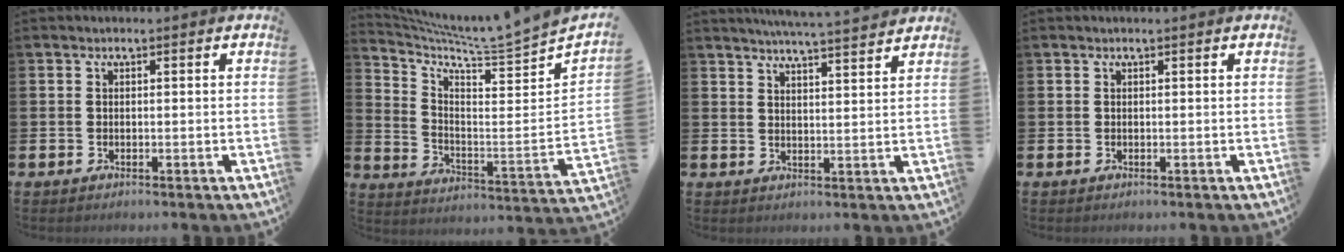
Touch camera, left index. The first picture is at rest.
{"total": 5.3, "force": [5.1, -0.6, 1.2], "torque": [-0.043, -0.075, 0.073]}
{"total": 5.2, "force": [5.1, -0.7, 1.1], "torque": [-0.033, -0.027, 0.089]}
{"total": 0.0}